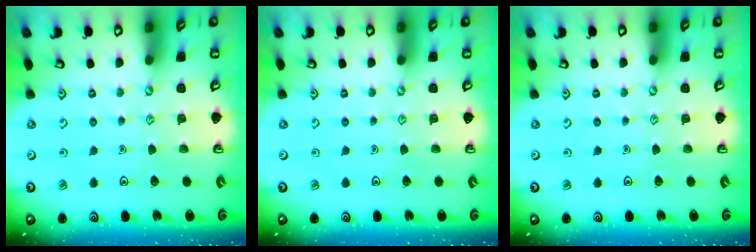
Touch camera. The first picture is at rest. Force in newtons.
{"total": 0.0}
{"total": 0.0}